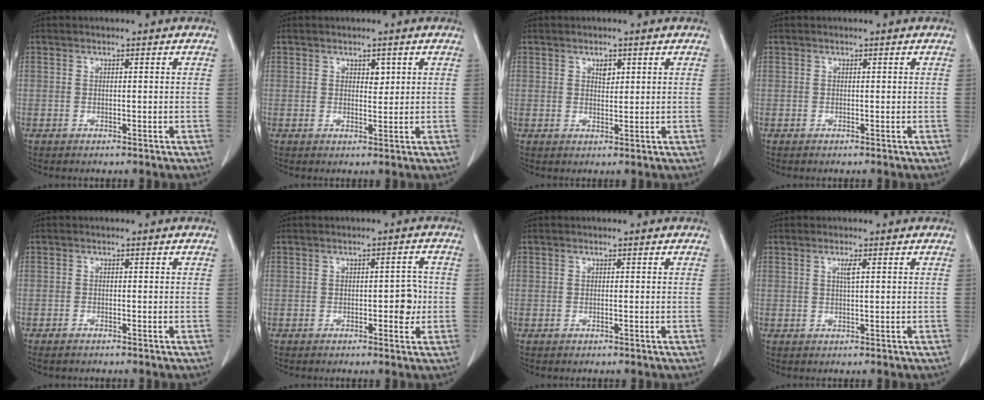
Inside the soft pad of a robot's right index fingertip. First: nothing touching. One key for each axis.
{"total": 1.7, "fx": 0.8, "fy": 1.0, "fz": 1.1, "tx": -0.012, "ty": -0.003, "tz": 0.013}
{"total": 1.7, "fx": 0.9, "fy": 0.9, "fz": 1.1, "tx": -0.015, "ty": -0.003, "tz": 0.015}
{"total": 0.0}
{"total": 1.1, "fx": -0.9, "fy": 0.2, "fz": 0.5, "tx": -0.012, "ty": -0.002, "tz": -0.014}
{"total": 3.5, "fx": -0.5, "fy": 1.6, "fz": 3.0, "tx": -0.033, "ty": 0.004, "tz": -0.005}
{"total": 0.0}
{"total": 1.4, "fx": 0.5, "fy": 0.0, "fz": 1.3, "tx": -0.027, "ty": 0.000, "tz": 0.009}